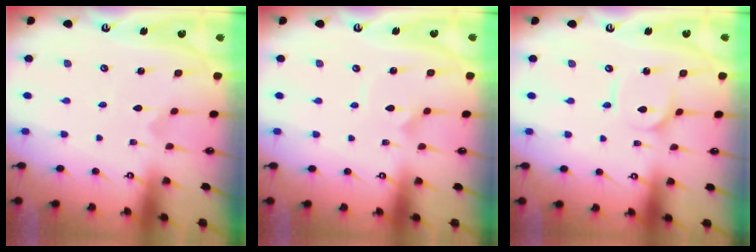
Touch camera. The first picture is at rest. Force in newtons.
{"total": 2.7, "press": 2.7, "slide": 0.1}
{"total": 2.6, "press": 2.6, "slide": 0.2}